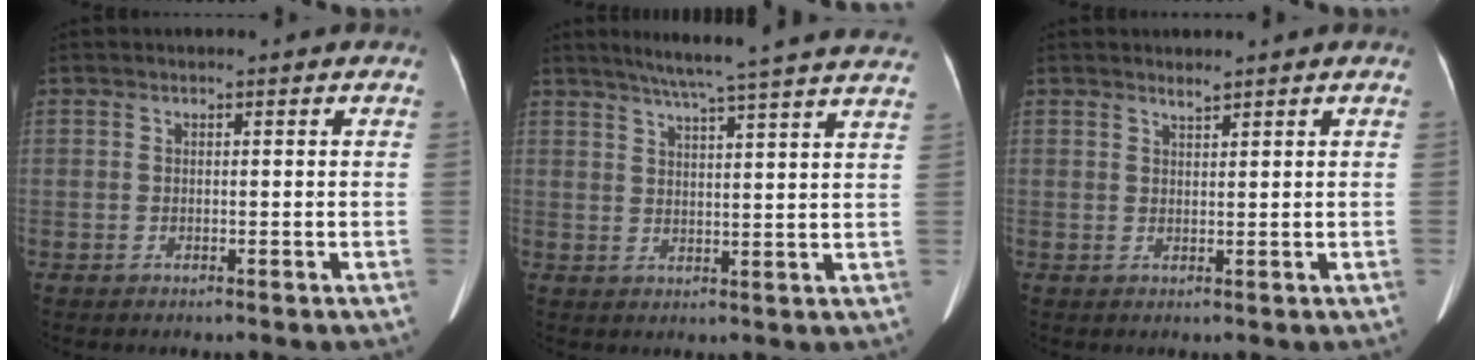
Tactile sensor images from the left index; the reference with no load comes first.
{"total": 19.6, "force": [17.2, -0.8, 9.4], "torque": [-0.144, -0.005, 0.213]}
{"total": 1.0, "force": [0.9, -0.1, 0.3], "torque": [-0.010, -0.001, 0.018]}